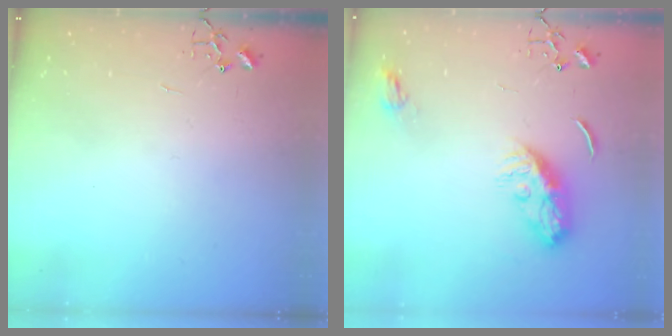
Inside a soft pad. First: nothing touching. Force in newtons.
{"total": 9.9, "press": 9.9, "slide": 0.1}